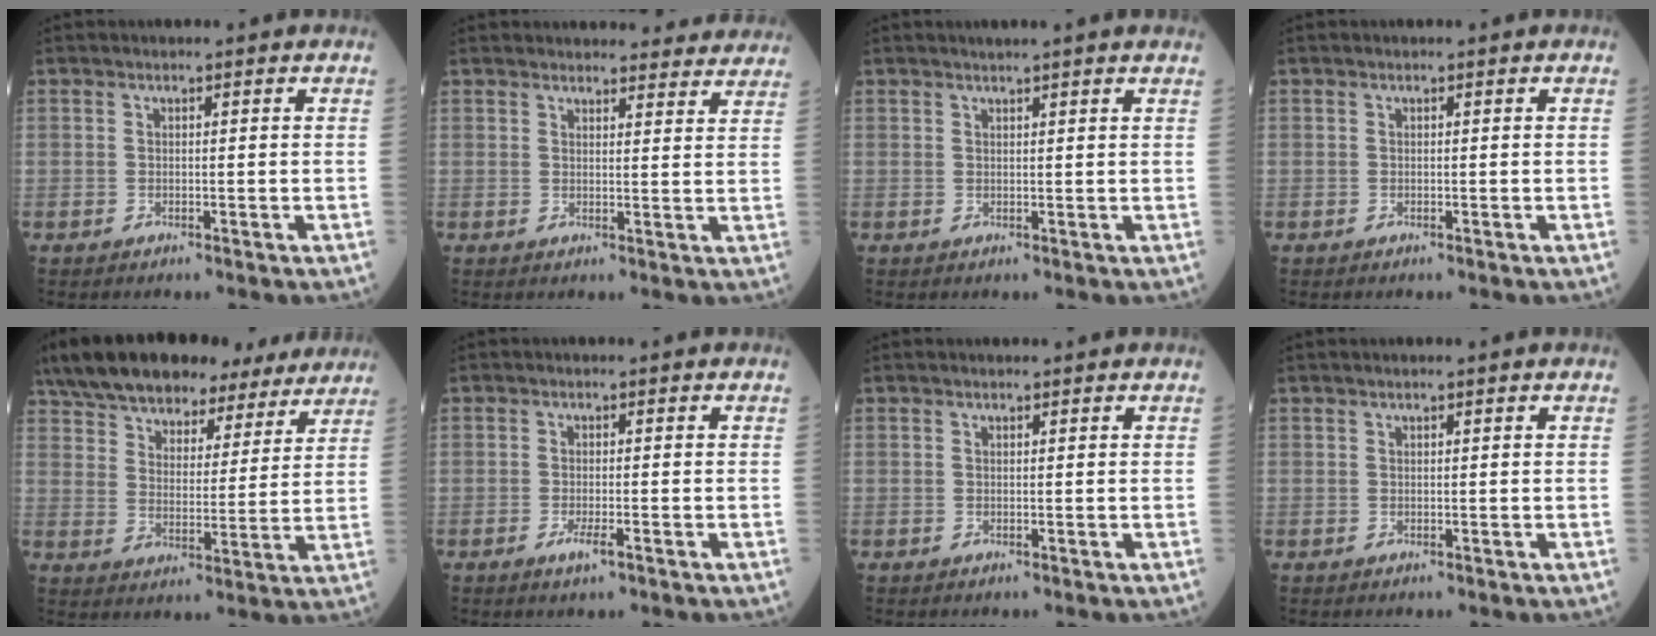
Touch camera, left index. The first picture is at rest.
{"total": 15.2, "force": [14.5, 3.5, 2.8], "torque": [0.000, 0.007, 0.154]}
{"total": 5.2, "force": [4.6, -0.1, 2.4], "torque": [-0.034, 0.022, 0.053]}
{"total": 0.0}
{"total": 22.9, "force": [19.3, 8.5, 8.8], "torque": [-0.155, 0.039, 0.272]}
{"total": 1.7, "force": [-0.9, 0.2, 1.5], "torque": [-0.027, -0.004, -0.015]}
{"total": 1.4, "force": [1.3, 0.2, 0.3], "torque": [-0.010, 0.007, 0.016]}
{"total": 1.3, "force": [1.2, 0.1, 0.6], "torque": [-0.008, 0.015, 0.019]}